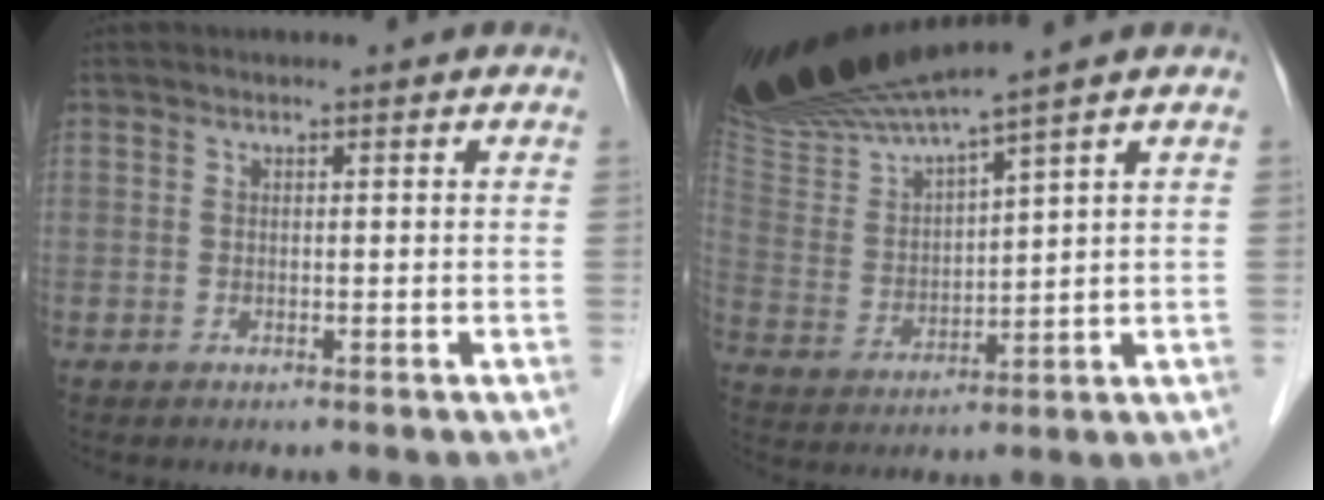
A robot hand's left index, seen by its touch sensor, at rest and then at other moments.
{"total": 14.0, "force": [12.2, -0.9, 6.7], "torque": [-0.143, -0.003, 0.245]}